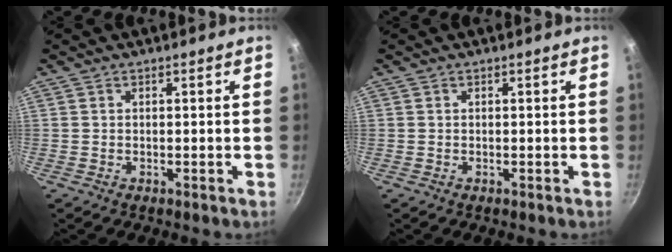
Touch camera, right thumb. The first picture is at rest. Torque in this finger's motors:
{"motor_torque": [0.00, 0.00, 0.00, 0.00, 0.01]}